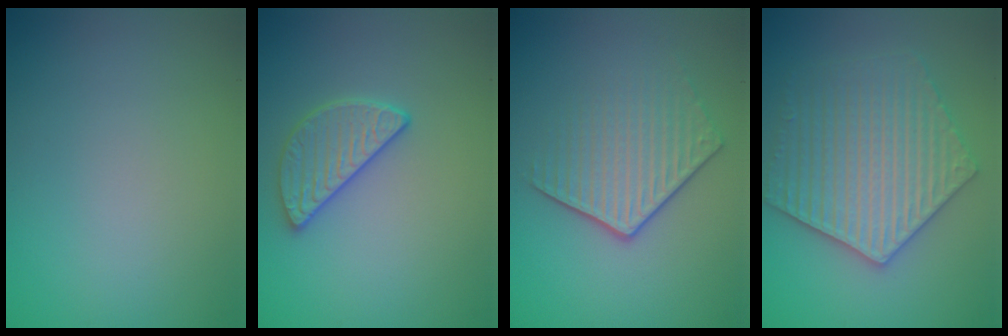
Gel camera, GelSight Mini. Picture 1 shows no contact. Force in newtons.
{"total": 2.9, "press": 2.6, "slide": 1.1}
{"total": 4.1, "press": 3.0, "slide": 2.8}
{"total": 6.2, "press": 6.1, "slide": 1.0}